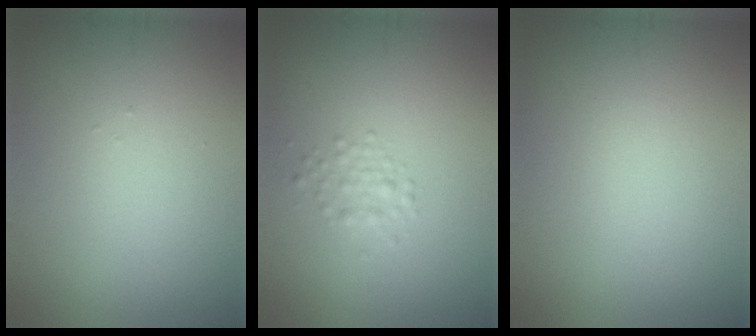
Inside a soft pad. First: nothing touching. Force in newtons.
{"total": 1.4, "press": 1.4, "slide": 0.1}
{"total": 0.0}